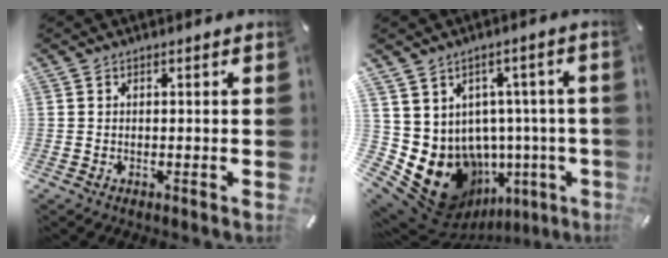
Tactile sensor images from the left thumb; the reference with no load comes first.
{"total": 14.2, "force": [-4.2, 11.0, 7.9], "torque": [-0.154, -0.013, -0.047]}